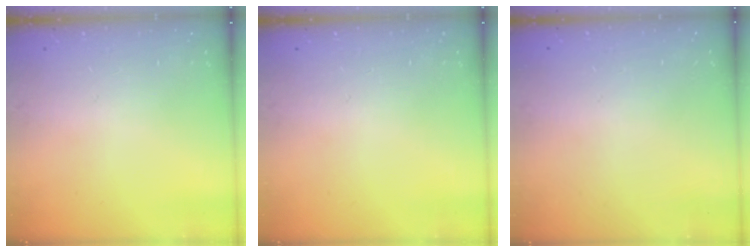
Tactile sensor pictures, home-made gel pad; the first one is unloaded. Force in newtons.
{"total": 0.0}
{"total": 0.0}